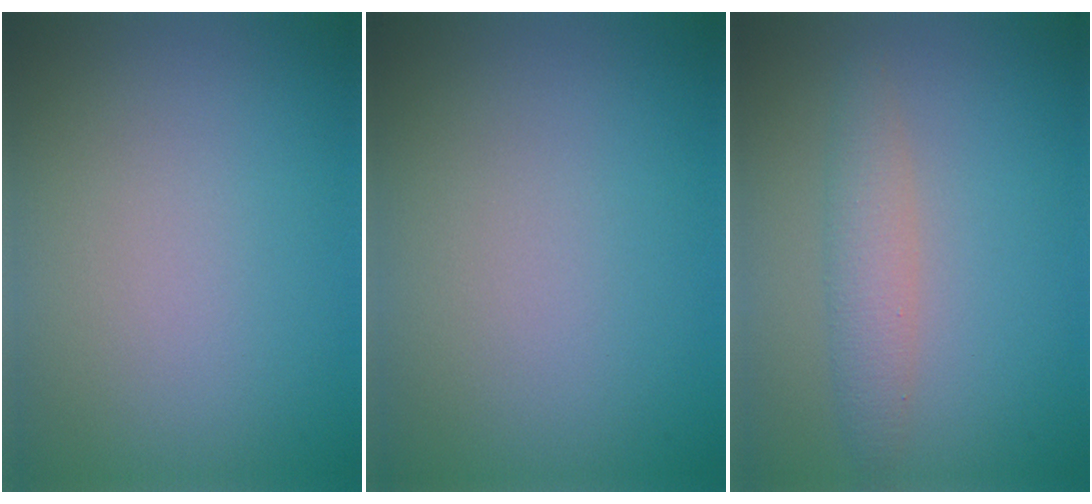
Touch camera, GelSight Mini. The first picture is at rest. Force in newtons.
{"total": 0.0}
{"total": 2.4, "press": 2.4, "slide": 0.1}